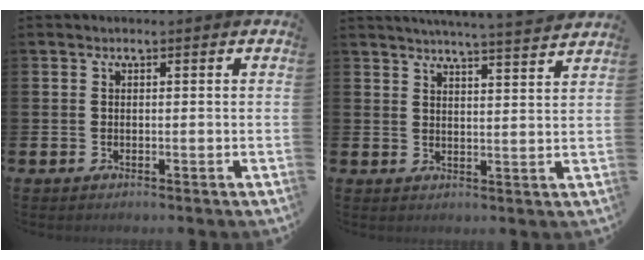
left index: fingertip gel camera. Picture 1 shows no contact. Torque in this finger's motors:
{"motor_torque": [0.49, -0.60, 0.22, 0.06]}